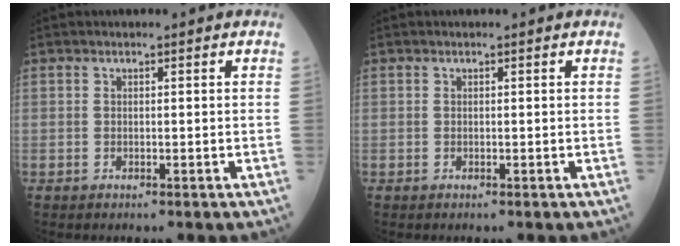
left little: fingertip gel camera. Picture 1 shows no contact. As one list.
[{"total": 0.0}]